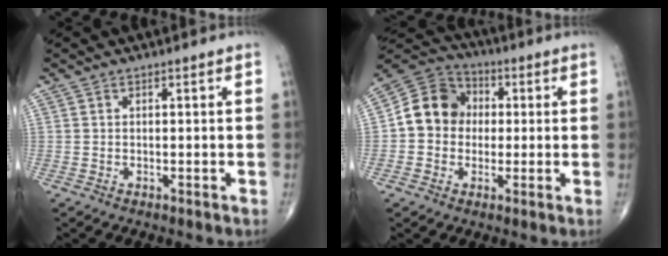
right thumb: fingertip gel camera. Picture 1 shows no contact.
{"total": 10.9, "force": [0.4, 9.5, 5.2], "torque": [-0.067, 0.029, -0.008]}